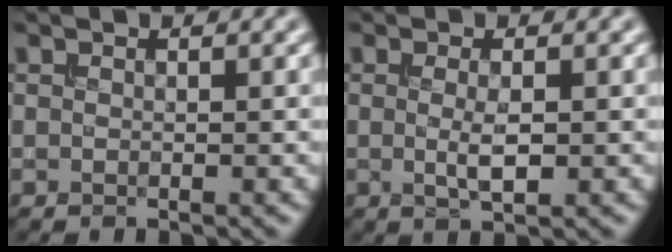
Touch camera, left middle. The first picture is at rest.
{"total": 2.0, "force": [-0.1, 0.3, 1.9], "torque": [-0.041, -0.003, -0.001]}